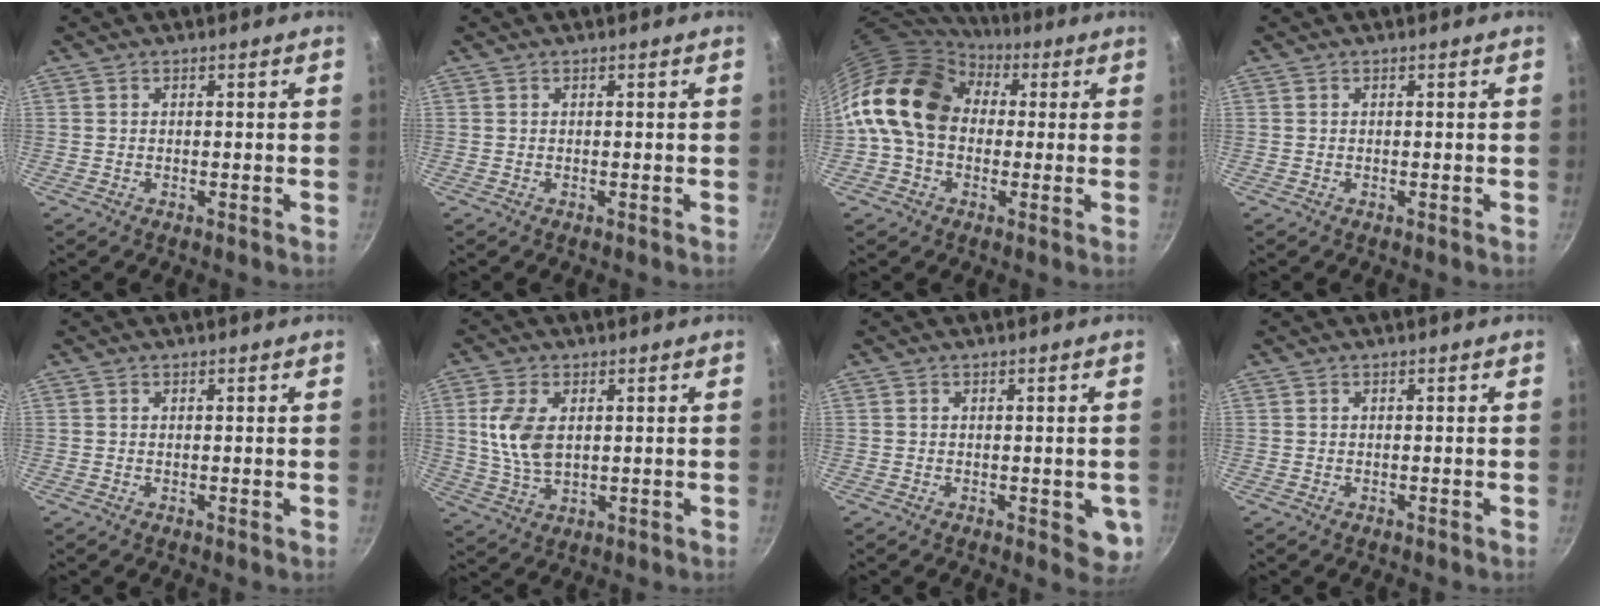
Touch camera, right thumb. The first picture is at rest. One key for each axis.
{"total": 0.0}
{"total": 17.8, "fx": 3.0, "fy": 13.4, "fz": 11.3, "tx": -0.186, "ty": 0.029, "tz": 0.038}
{"total": 0.0}
{"total": 0.0}
{"total": 8.9, "fx": 1.7, "fy": 5.2, "fz": 7.0, "tx": -0.139, "ty": -0.010, "tz": 0.035}
{"total": 4.9, "fx": -0.8, "fy": 2.6, "fz": 4.1, "tx": -0.035, "ty": -0.005, "tz": -0.008}
{"total": 0.0}